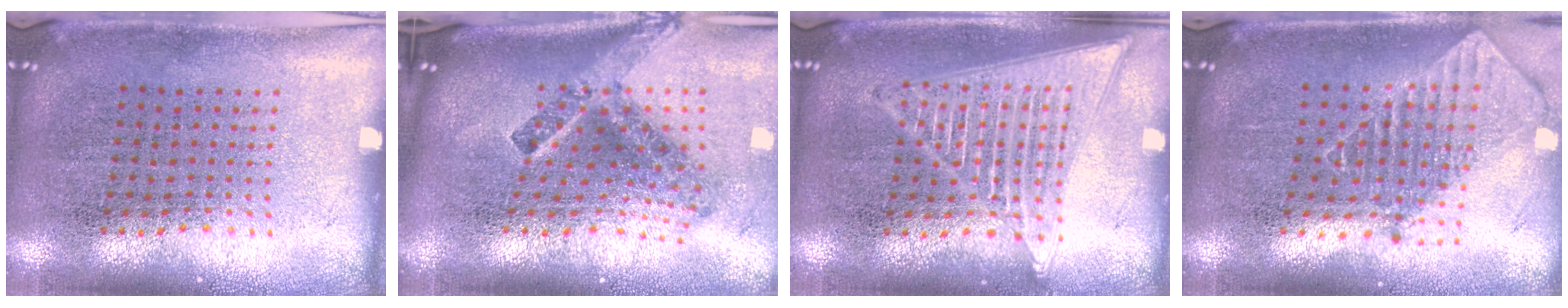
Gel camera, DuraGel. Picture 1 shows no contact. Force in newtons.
{"total": 3.0, "press": 1.7, "slide": 2.5}
{"total": 2.1, "press": 2.1, "slide": 0.2}
{"total": 2.0, "press": 1.5, "slide": 1.3}